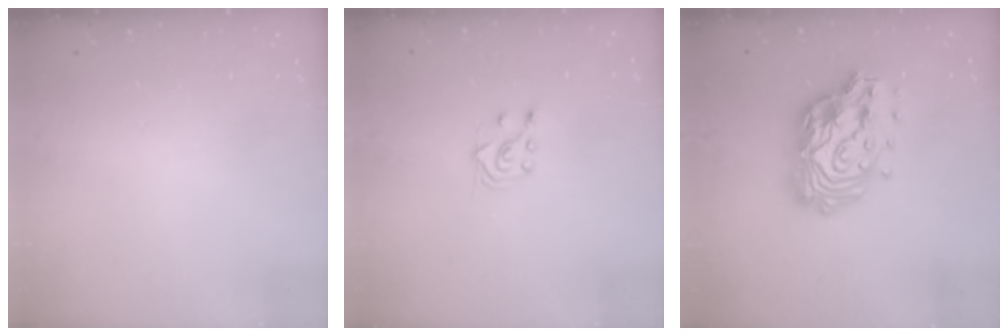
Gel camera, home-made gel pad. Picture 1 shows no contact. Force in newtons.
{"total": 5.7, "press": 5.7, "slide": 0.8}
{"total": 18.7, "press": 18.6, "slide": 1.5}